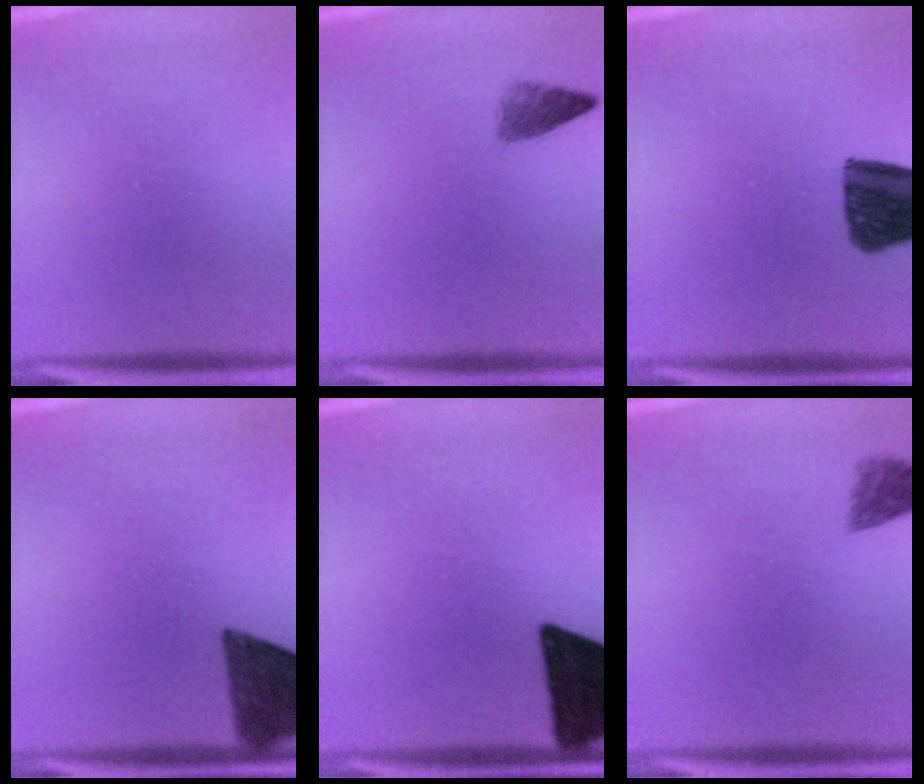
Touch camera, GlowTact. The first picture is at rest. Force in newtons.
{"total": 2.2}
{"total": 11.8}
{"total": 11.6}
{"total": 18.8}
{"total": 2.0}